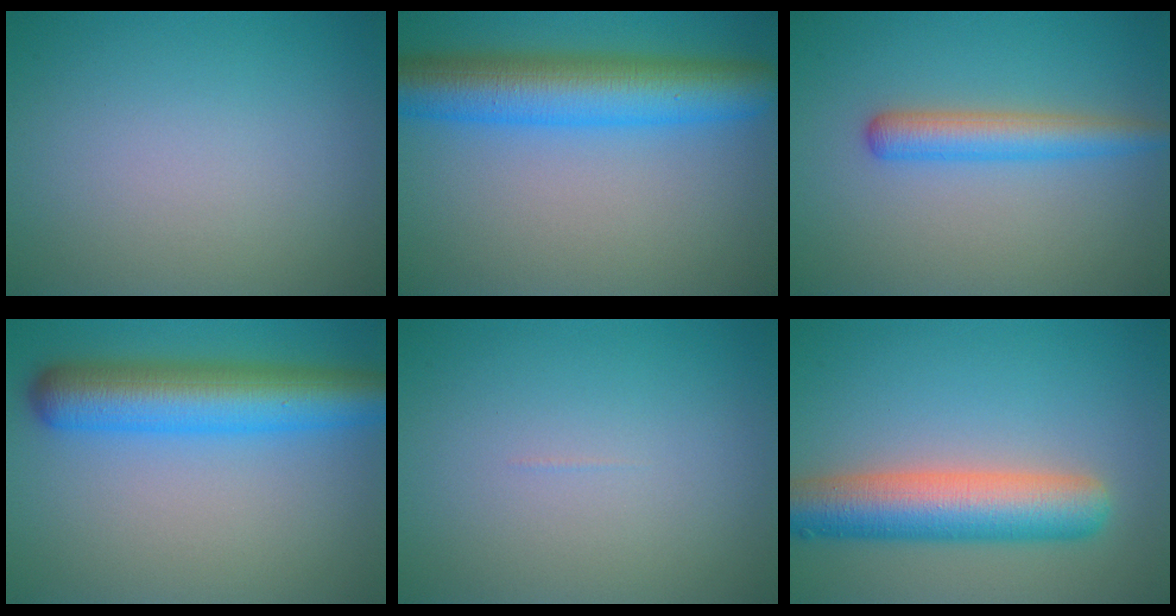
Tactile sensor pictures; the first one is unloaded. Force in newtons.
{"total": 8.7, "press": 8.7, "slide": 0.3}
{"total": 3.4, "press": 3.4, "slide": 0.2}
{"total": 7.8, "press": 7.8, "slide": 0.2}
{"total": 0.0}
{"total": 7.8, "press": 7.8, "slide": 0.3}